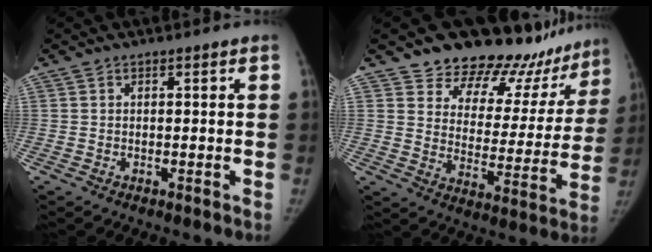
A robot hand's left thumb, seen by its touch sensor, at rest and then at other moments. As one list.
[{"total": 21.2, "force": [18.2, 9.4, 5.4], "torque": [-0.009, -0.120, 0.235]}]